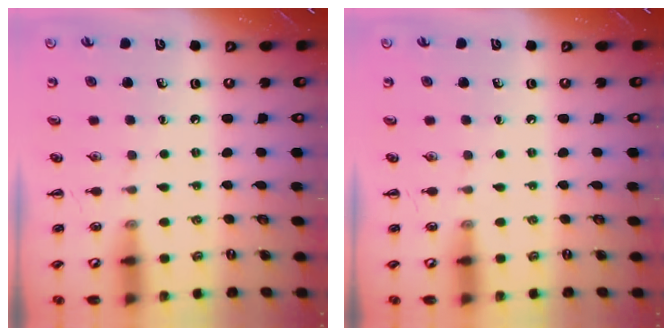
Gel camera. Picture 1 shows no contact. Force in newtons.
{"total": 0.0}